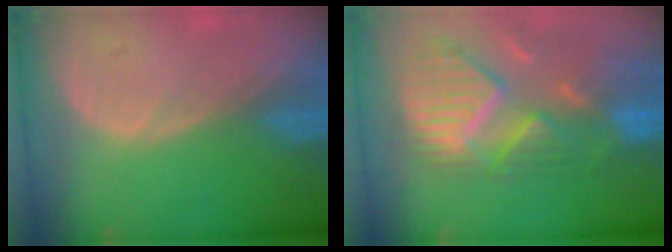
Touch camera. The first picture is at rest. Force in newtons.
{"total": 12.0, "press": 10.5, "slide": 5.8}